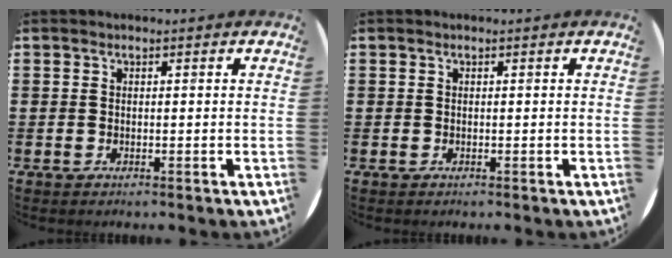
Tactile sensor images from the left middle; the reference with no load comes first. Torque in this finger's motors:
{"motor_torque": [0.18, -0.18, 0.01, 0.00]}